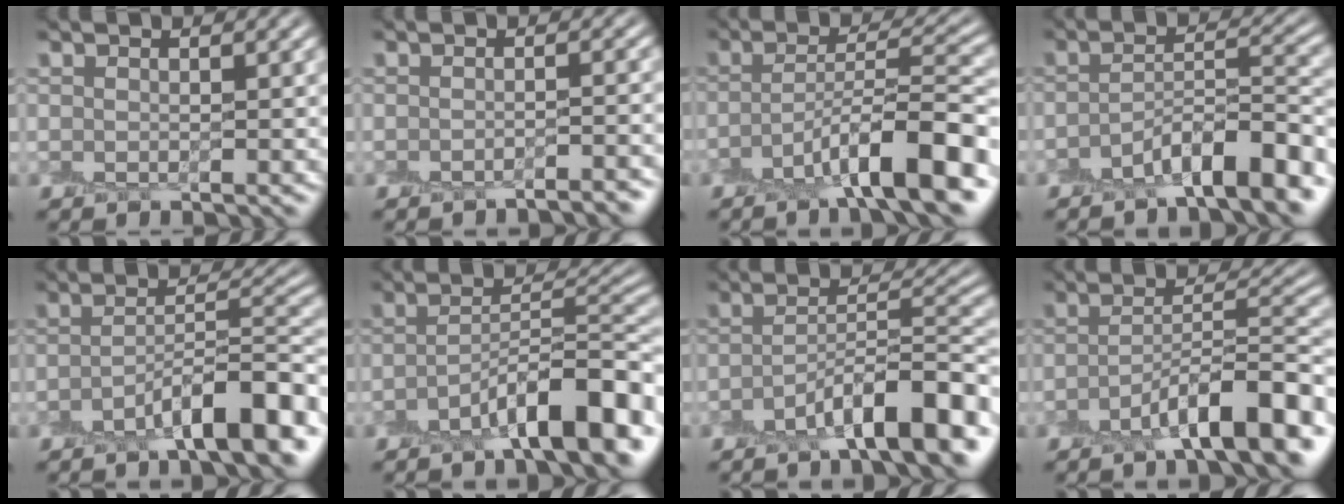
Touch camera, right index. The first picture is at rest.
{"total": 2.5, "force": [-2.3, 0.5, 1.0], "torque": [0.002, 0.005, -0.034]}
{"total": 8.8, "force": [-4.4, 2.0, 7.4], "torque": [-0.111, 0.015, -0.078]}
{"total": 6.8, "force": [-4.1, 1.6, 5.2], "torque": [-0.075, 0.012, -0.070]}
{"total": 7.4, "force": [-4.0, 1.8, 6.0], "torque": [-0.085, 0.016, -0.067]}
{"total": 8.2, "force": [-4.2, 2.1, 6.7], "torque": [-0.096, 0.018, -0.071]}
{"total": 8.2, "force": [-4.5, 2.0, 6.6], "torque": [-0.096, 0.015, -0.076]}
{"total": 8.3, "force": [-4.5, 2.0, 6.7], "torque": [-0.098, 0.015, -0.076]}